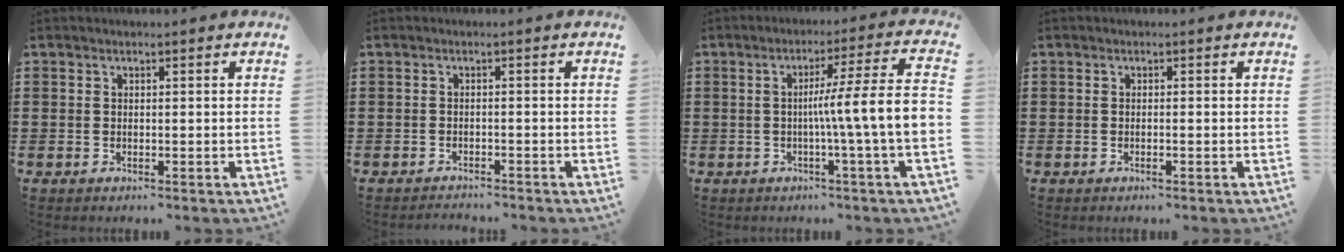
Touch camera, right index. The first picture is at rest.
{"total": 1.5, "force": [-1.5, 0.0, -0.2], "torque": [0.001, 0.002, -0.033]}
{"total": 9.5, "force": [-1.0, -0.7, 9.5], "torque": [-0.155, -0.018, -0.028]}
{"total": 0.6, "force": [-0.2, -0.1, 0.5], "torque": [-0.010, -0.003, -0.004]}